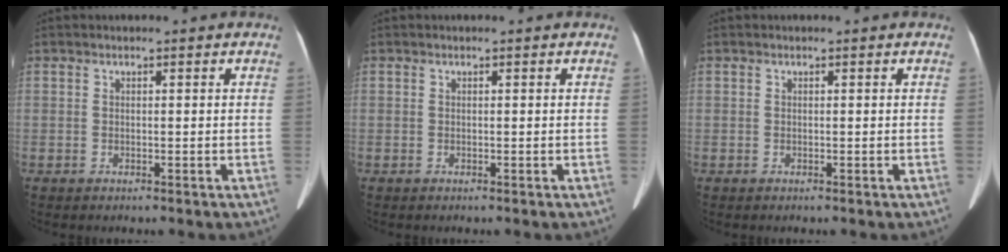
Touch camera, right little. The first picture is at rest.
{"total": 0.0}
{"total": 0.0}